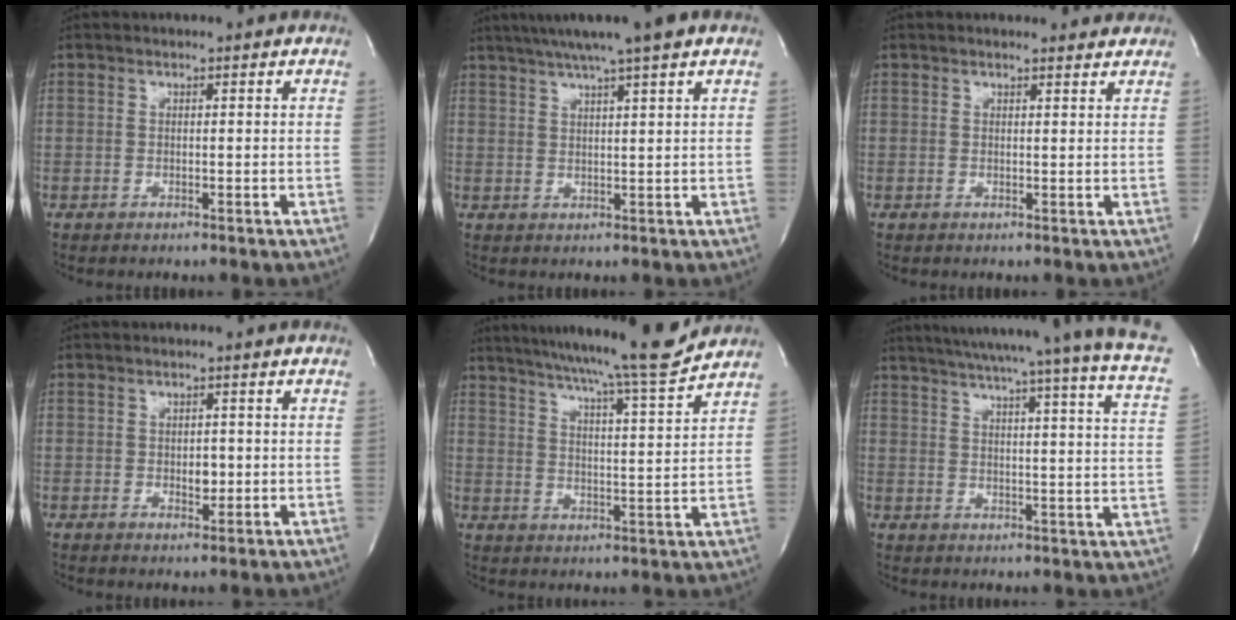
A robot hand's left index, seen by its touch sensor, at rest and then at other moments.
{"total": 10.2, "force": [7.7, -0.3, 6.8], "torque": [-0.111, 0.026, 0.106]}
{"total": 3.7, "force": [3.5, 0.9, 0.5], "torque": [-0.009, 0.002, 0.031]}
{"total": 2.2, "force": [-0.2, 1.3, 1.8], "torque": [-0.025, 0.000, 0.001]}
{"total": 14.8, "force": [13.5, -1.2, 6.1], "torque": [-0.099, -0.029, 0.190]}
{"total": 26.8, "force": [22.8, -0.4, 14.2], "torque": [-0.210, -0.051, 0.275]}